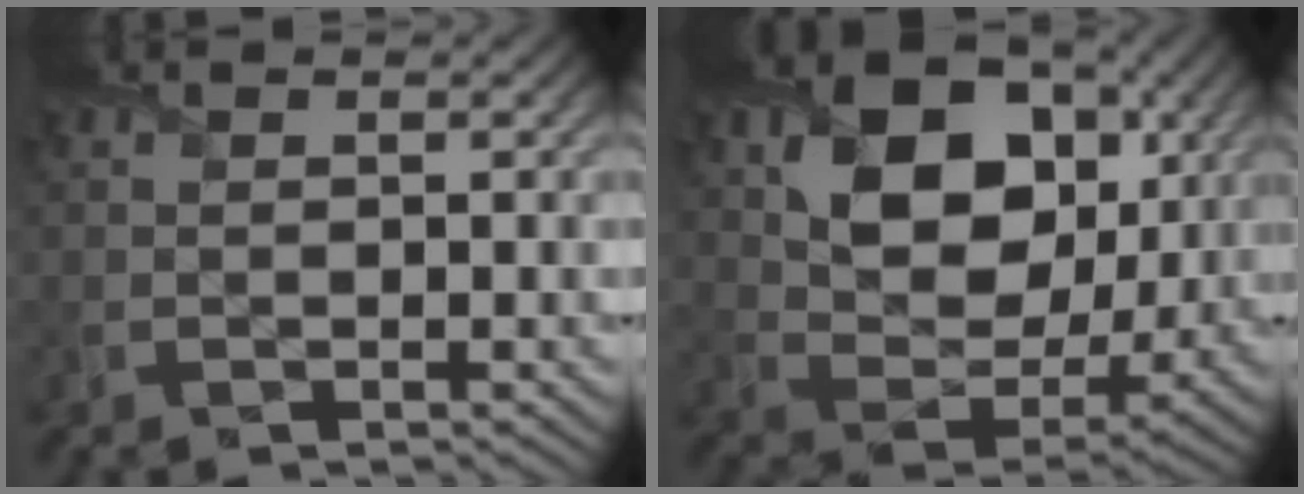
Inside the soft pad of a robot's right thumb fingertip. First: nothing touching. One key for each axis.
{"total": 13.0, "fx": 4.5, "fy": 9.1, "fz": 8.1, "tx": -0.156, "ty": -0.010, "tz": 0.078}